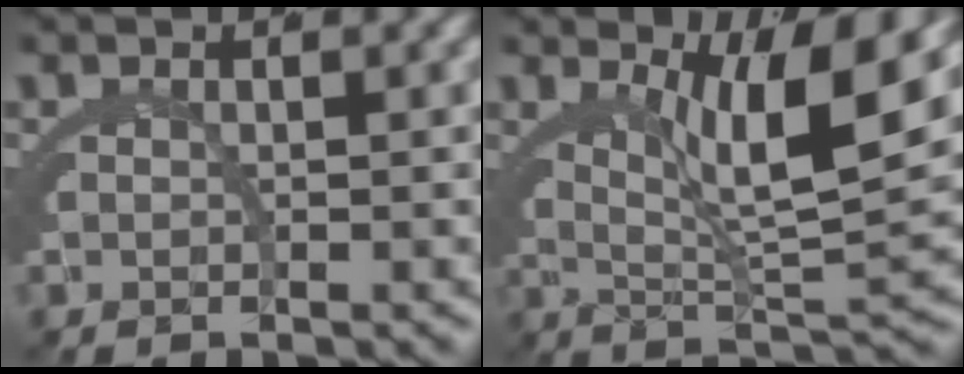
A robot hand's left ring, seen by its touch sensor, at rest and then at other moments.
{"total": 7.8, "force": [2.9, 1.7, 7.0], "torque": [-0.109, 0.000, 0.048]}